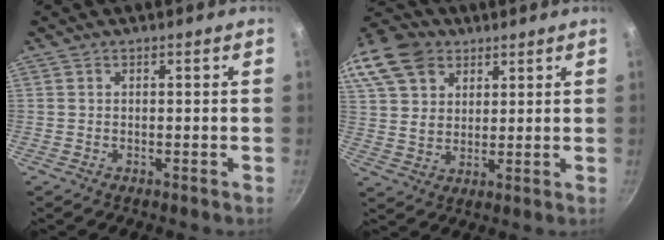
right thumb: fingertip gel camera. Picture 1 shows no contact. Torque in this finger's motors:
{"motor_torque": [-0.92, 1.26, 0.81, 0.61, 0.13]}